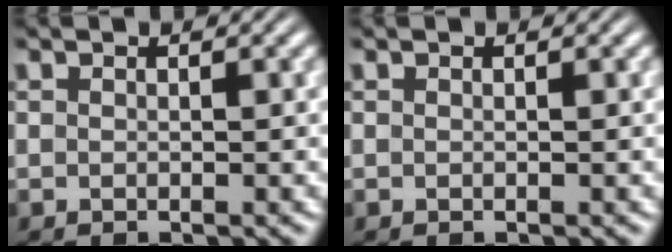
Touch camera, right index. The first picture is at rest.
{"total": 0.0}